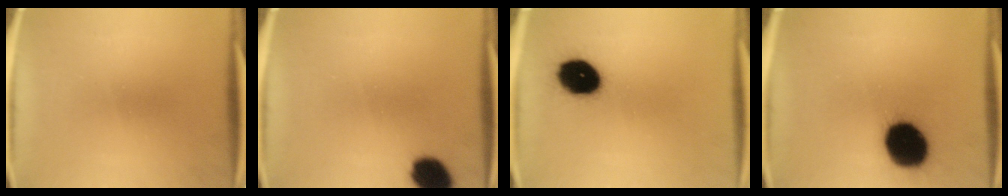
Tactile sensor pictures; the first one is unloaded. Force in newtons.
{"total": 8.7}
{"total": 12.7}
{"total": 19.4}